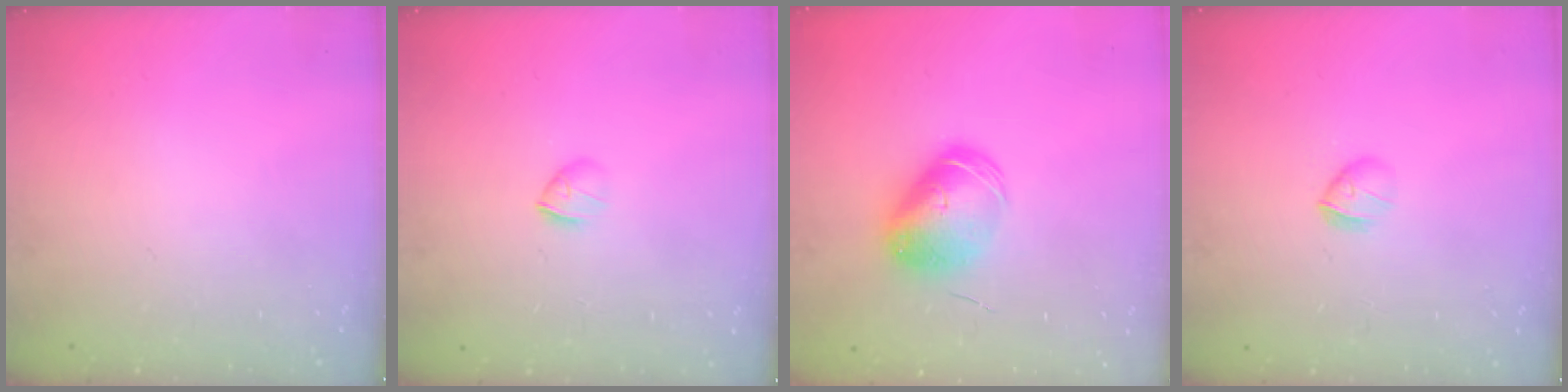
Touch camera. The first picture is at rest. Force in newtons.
{"total": 2.6, "press": 2.5, "slide": 0.8}
{"total": 8.8, "press": 8.7, "slide": 1.5}
{"total": 3.4, "press": 3.2, "slide": 1.1}